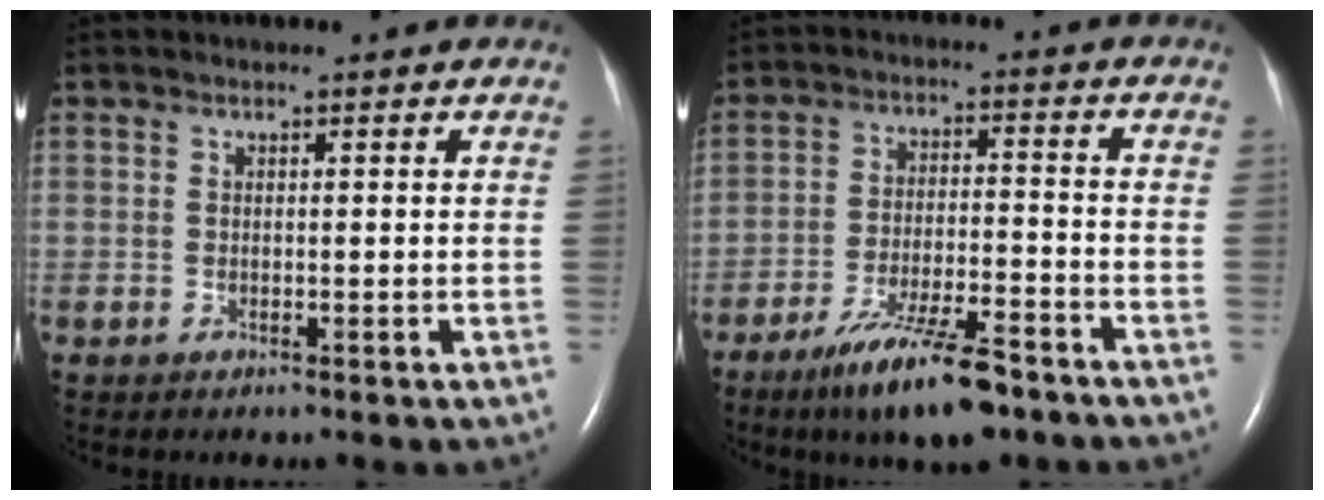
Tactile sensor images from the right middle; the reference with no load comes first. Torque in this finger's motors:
{"motor_torque": [1.15, -0.99, 0.37, 0.13]}